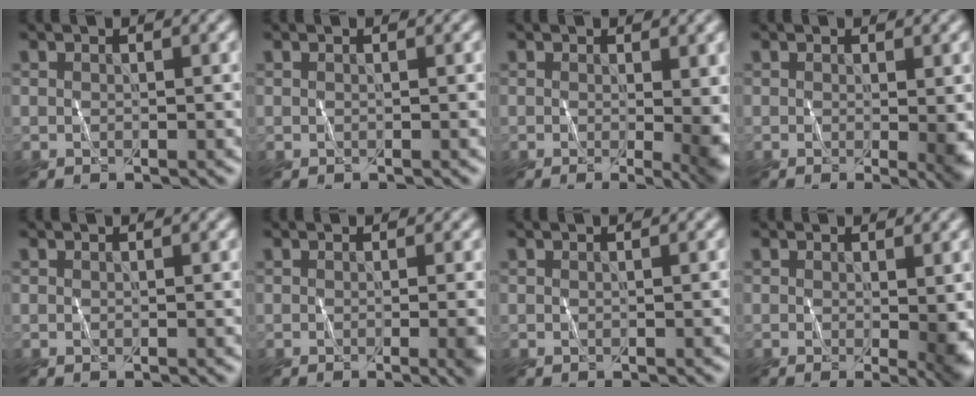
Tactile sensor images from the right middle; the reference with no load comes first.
{"total": 0.0}
{"total": 5.2, "force": [0.0, 1.8, 4.8], "torque": [-0.045, -0.009, 0.013]}
{"total": 2.3, "force": [-0.1, 0.4, 2.3], "torque": [-0.026, -0.003, 0.008]}
{"total": 0.0}
{"total": 2.8, "force": [-0.8, 0.9, 2.5], "torque": [-0.013, 0.004, -0.001]}
{"total": 0.0}
{"total": 2.9, "force": [0.0, 0.6, 2.8], "torque": [-0.036, -0.005, 0.009]}